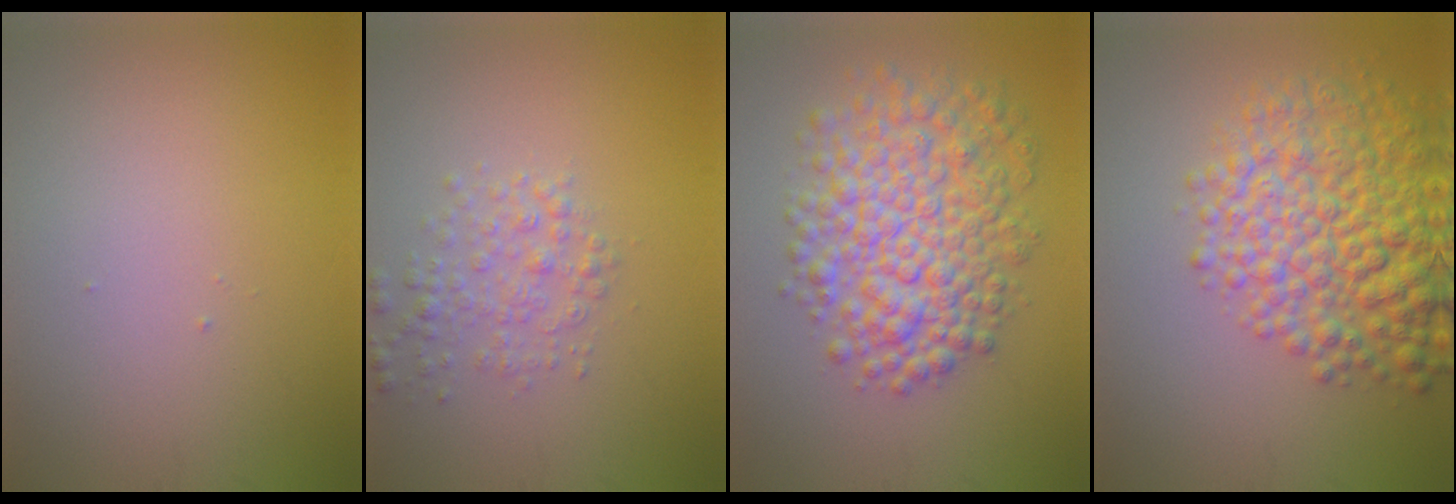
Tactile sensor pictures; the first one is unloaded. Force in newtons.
{"total": 2.5, "press": 2.5, "slide": 0.1}
{"total": 7.9, "press": 7.9, "slide": 0.2}
{"total": 8.9, "press": 8.9, "slide": 0.3}